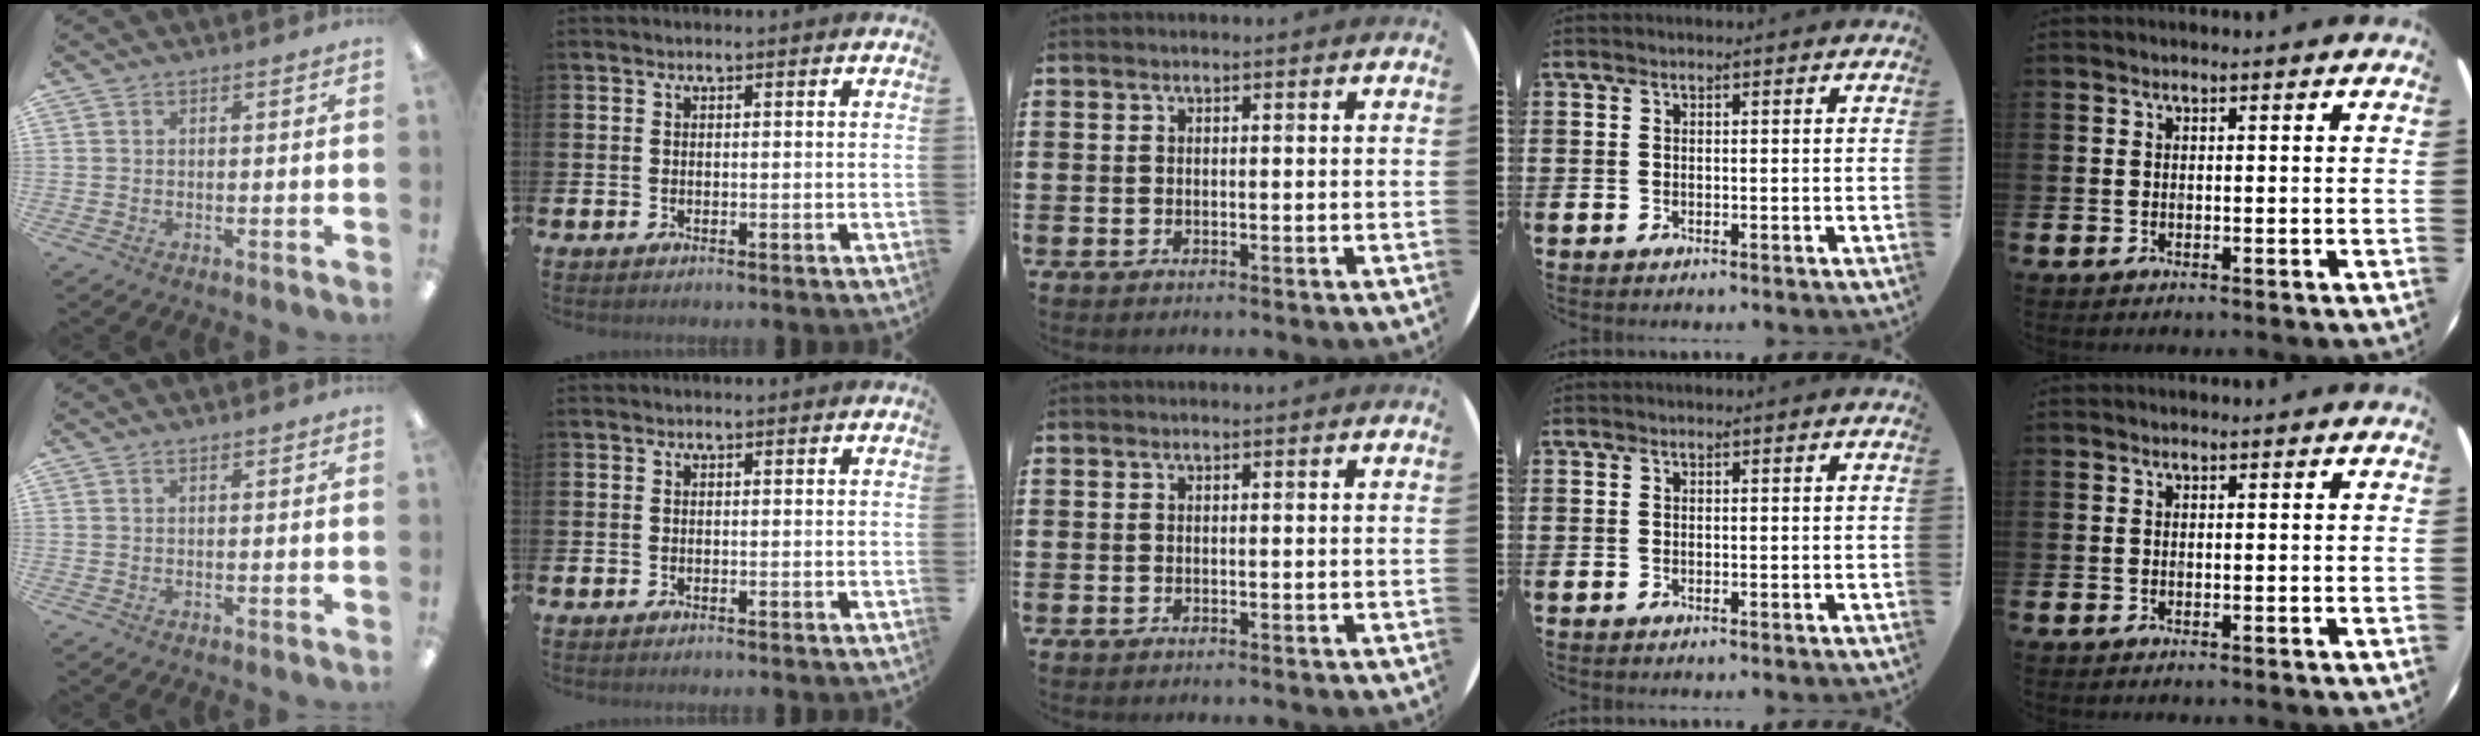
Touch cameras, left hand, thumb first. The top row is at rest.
{}